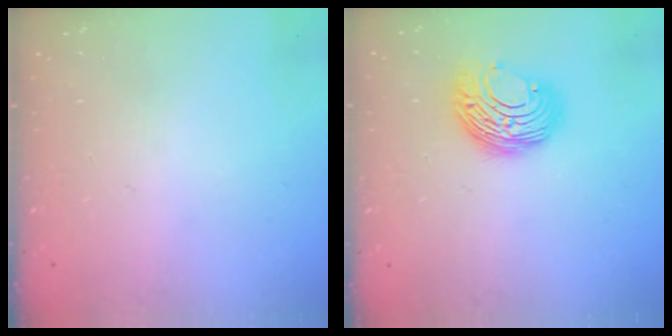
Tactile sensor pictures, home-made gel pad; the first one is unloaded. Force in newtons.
{"total": 10.4, "press": 10.4, "slide": 0.6}